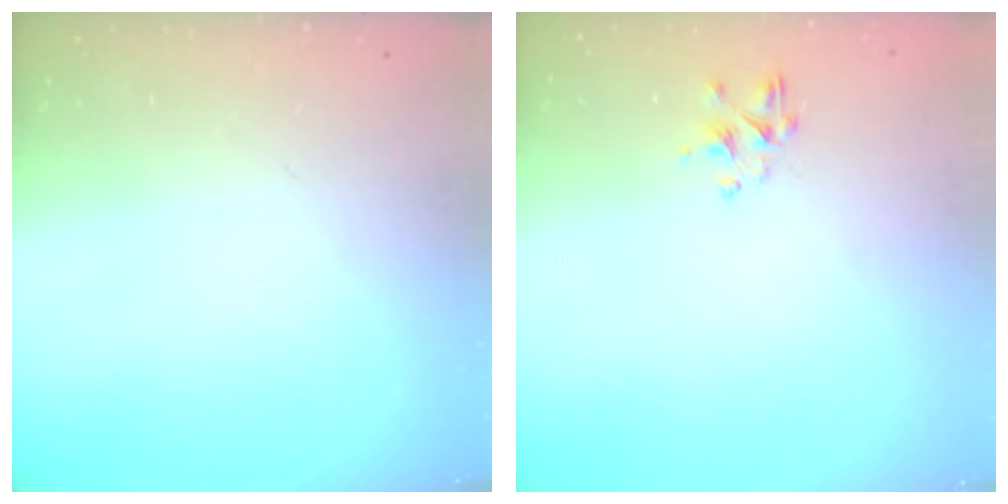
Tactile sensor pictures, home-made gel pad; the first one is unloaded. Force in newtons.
{"total": 2.4, "press": 2.2, "slide": 1.0}